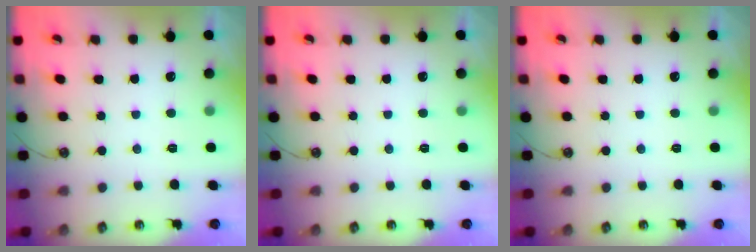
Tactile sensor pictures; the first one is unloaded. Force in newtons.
{"total": 0.0}
{"total": 0.0}